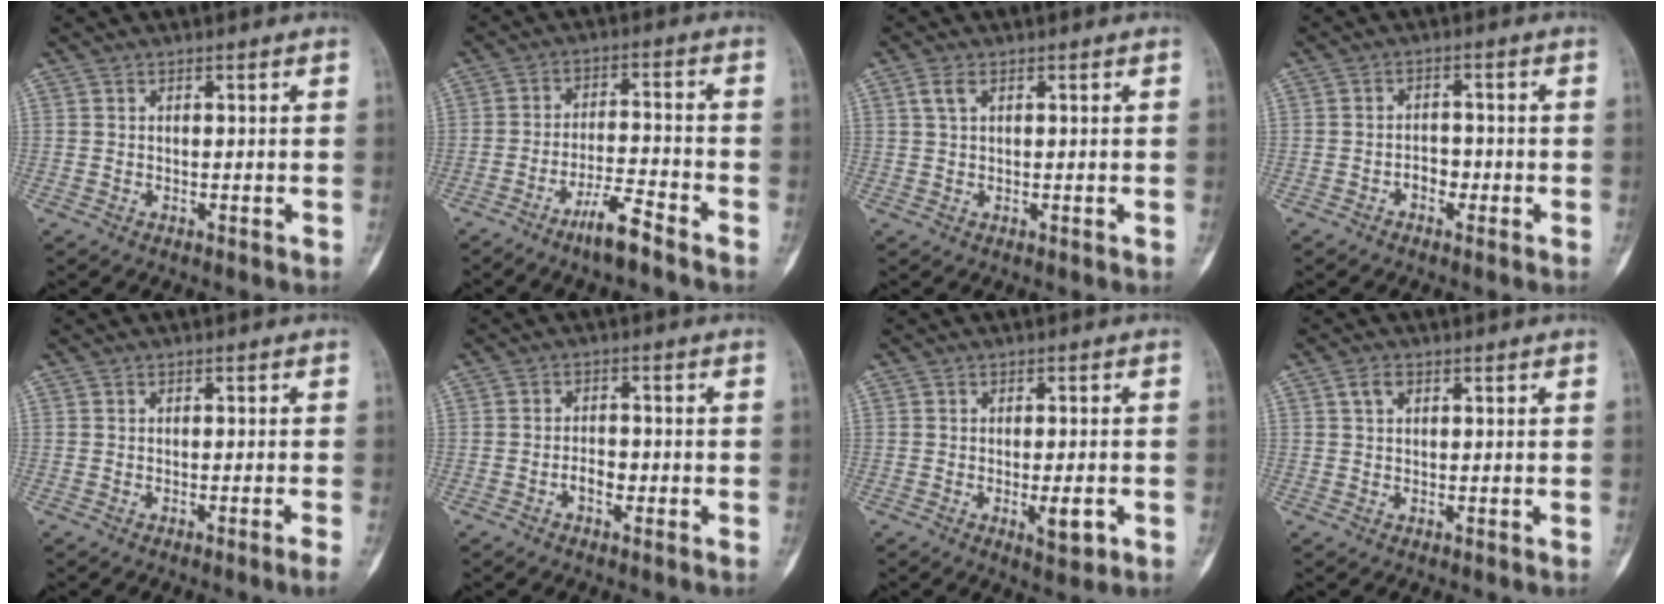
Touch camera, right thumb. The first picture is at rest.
{"total": 6.9, "force": [-5.1, 1.0, 4.6], "torque": [-0.090, 0.034, -0.091]}
{"total": 2.1, "force": [0.9, 1.0, 1.6], "torque": [-0.041, 0.009, 0.022]}
{"total": 2.7, "force": [-1.3, 1.8, 1.5], "torque": [-0.012, 0.014, -0.023]}
{"total": 1.7, "force": [-1.0, -0.5, 1.3], "torque": [-0.025, 0.002, -0.014]}
{"total": 2.7, "force": [-1.1, 1.5, 2.0], "torque": [-0.029, 0.011, -0.020]}
{"total": 4.4, "force": [-1.4, 1.5, 4.0], "torque": [-0.056, -0.003, -0.011]}
{"total": 2.0, "force": [0.8, 1.2, 1.3], "torque": [-0.026, 0.005, 0.016]}